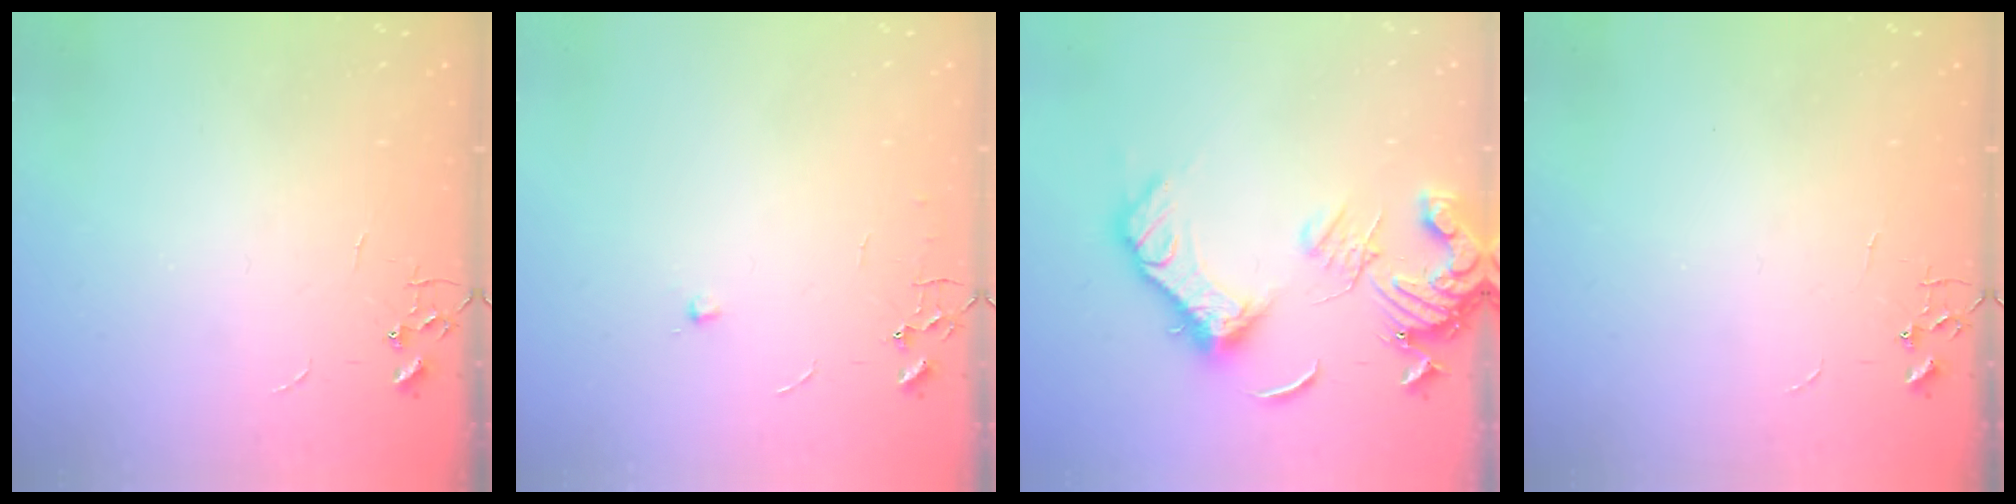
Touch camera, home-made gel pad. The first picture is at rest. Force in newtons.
{"total": 5.1, "press": 5.1, "slide": 0.6}
{"total": 16.6, "press": 16.5, "slide": 2.0}
{"total": 0.0}